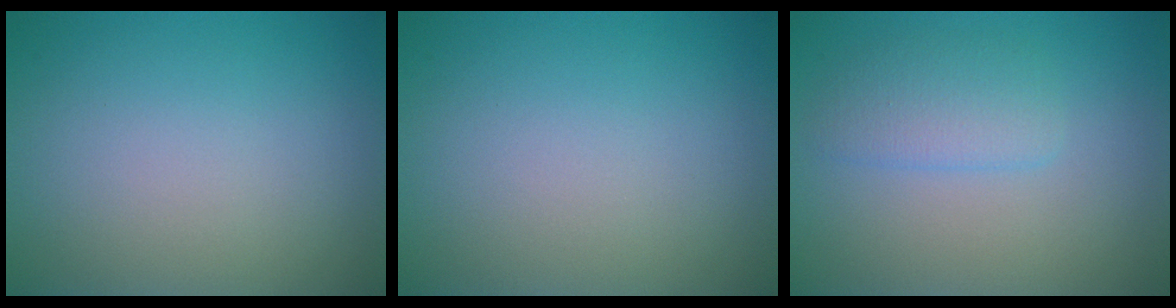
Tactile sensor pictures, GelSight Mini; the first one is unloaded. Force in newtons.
{"total": 0.0}
{"total": 2.4, "press": 2.4, "slide": 0.1}